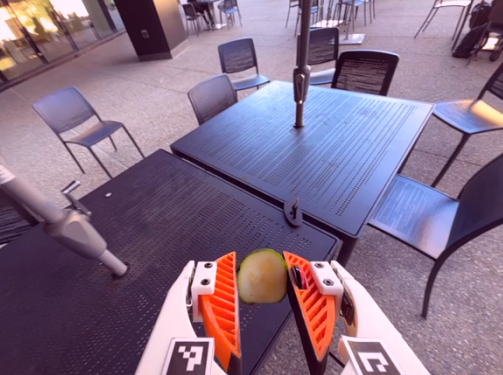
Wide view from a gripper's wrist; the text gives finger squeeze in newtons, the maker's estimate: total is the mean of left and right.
{"total": 4.1, "left": 3.7, "right": 4.5}